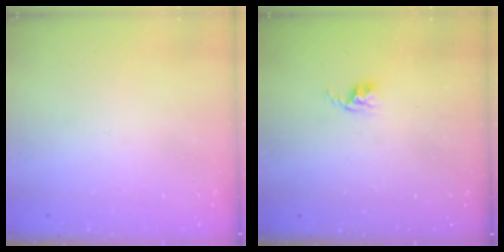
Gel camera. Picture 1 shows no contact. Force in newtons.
{"total": 2.6, "press": 2.6, "slide": 0.4}